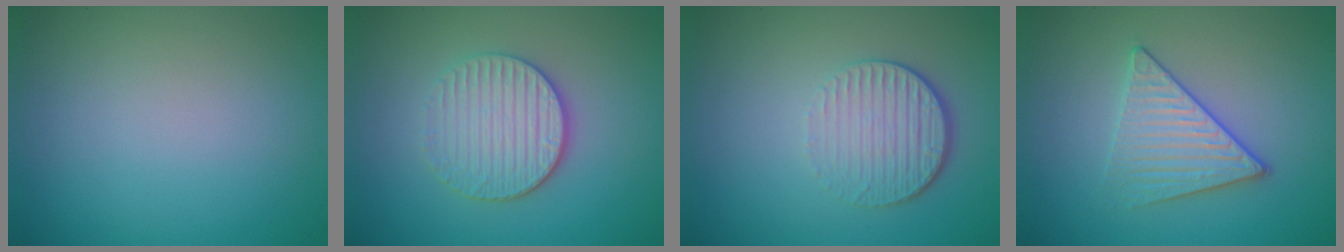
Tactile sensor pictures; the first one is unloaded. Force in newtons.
{"total": 4.0, "press": 3.4, "slide": 2.0}
{"total": 4.2, "press": 2.8, "slide": 3.2}
{"total": 3.4, "press": 3.2, "slide": 1.1}